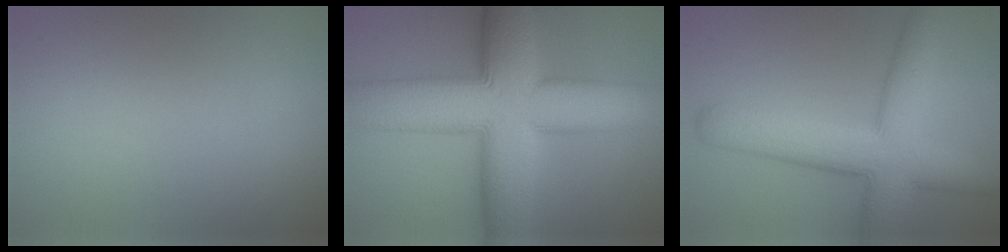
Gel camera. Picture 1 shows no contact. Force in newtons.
{"total": 14.8, "press": 14.8, "slide": 0.4}
{"total": 8.9, "press": 8.9, "slide": 0.3}